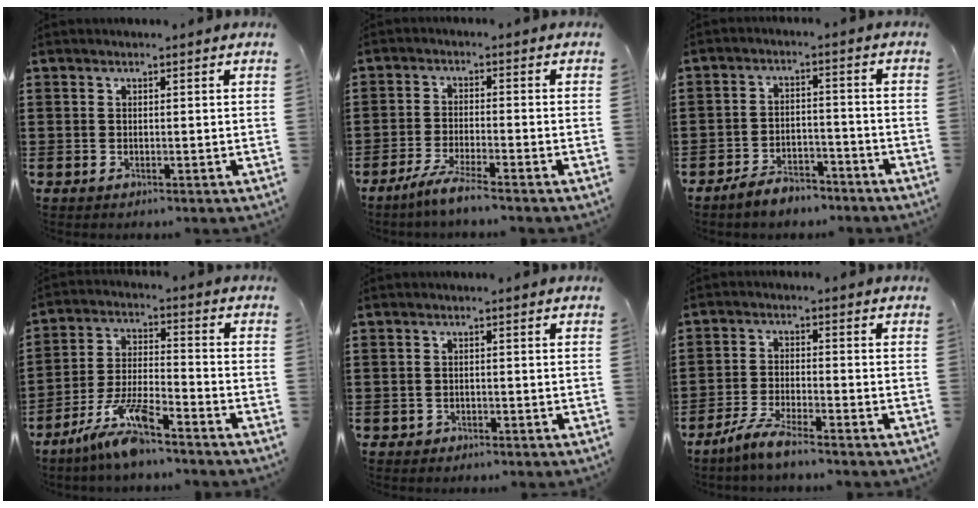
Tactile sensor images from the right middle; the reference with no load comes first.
{"total": 4.4, "force": [-3.6, -0.1, 2.5], "torque": [-0.055, -0.010, -0.070]}
{"total": 4.5, "force": [-4.3, 1.1, 1.0], "torque": [-0.023, 0.010, -0.087]}
{"total": 9.2, "force": [-7.4, 1.3, 5.4], "torque": [-0.119, -0.001, -0.143]}
{"total": 1.1, "force": [-0.8, 0.7, 0.0], "torque": [-0.003, 0.002, -0.020]}
{"total": 5.0, "force": [-4.3, 0.2, 2.5], "torque": [-0.062, -0.008, -0.085]}